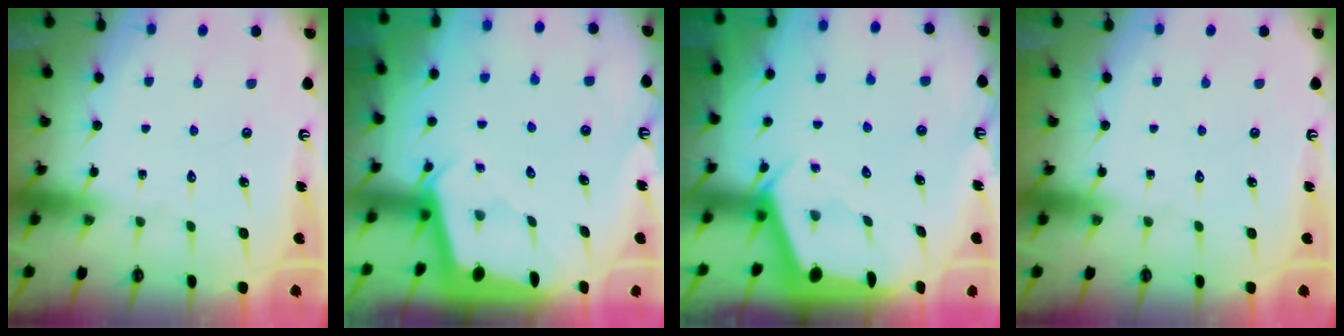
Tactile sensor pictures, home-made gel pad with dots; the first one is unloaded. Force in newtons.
{"total": 2.1, "press": 2.1, "slide": 0.2}
{"total": 2.4, "press": 2.3, "slide": 0.3}
{"total": 0.0}